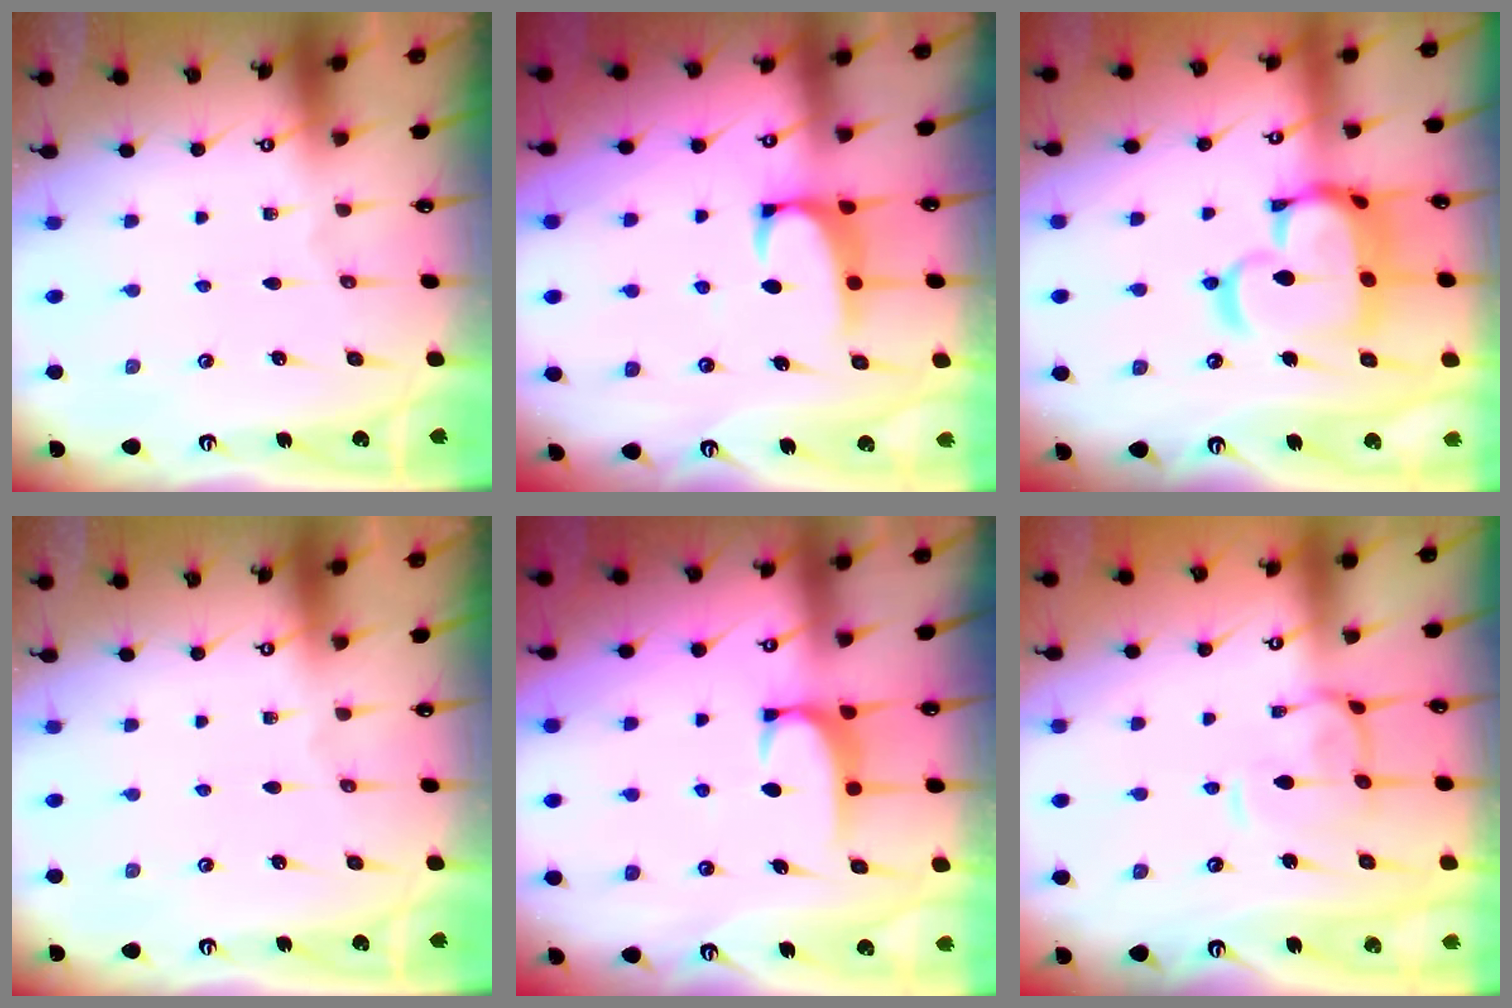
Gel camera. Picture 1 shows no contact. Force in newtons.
{"total": 1.9, "press": 1.7, "slide": 0.8}
{"total": 17.7, "press": 17.6, "slide": 1.9}
{"total": 0.0}
{"total": 1.9, "press": 1.9, "slide": 0.4}
{"total": 3.9, "press": 3.8, "slide": 1.0}